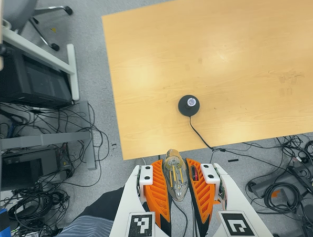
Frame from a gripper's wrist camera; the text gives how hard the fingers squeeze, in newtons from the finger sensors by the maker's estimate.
{"total": 20.6, "left": 23.4, "right": 17.9}